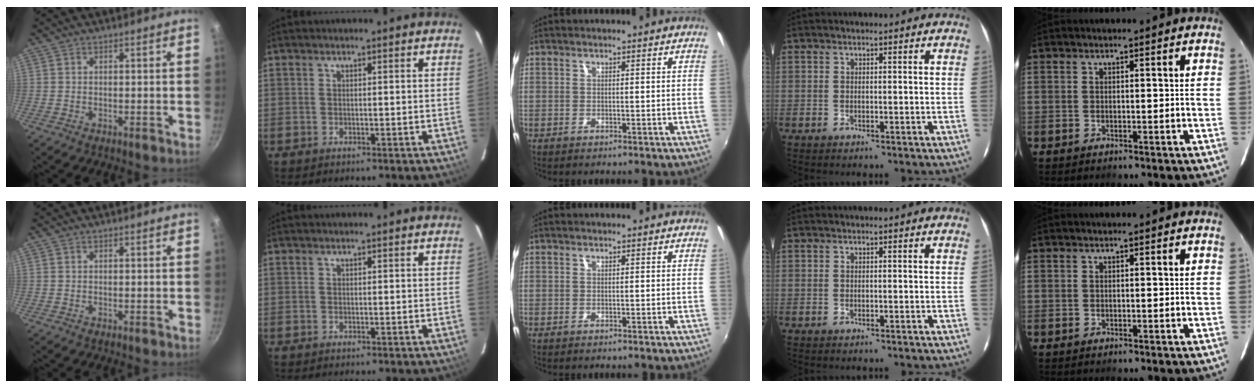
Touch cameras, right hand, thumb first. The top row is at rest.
{}